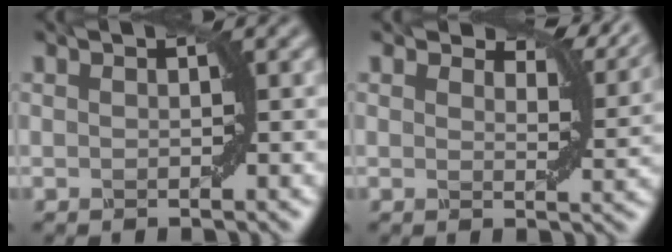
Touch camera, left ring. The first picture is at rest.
{"total": 4.8, "force": [3.8, 1.6, 2.4], "torque": [-0.035, 0.005, 0.056]}